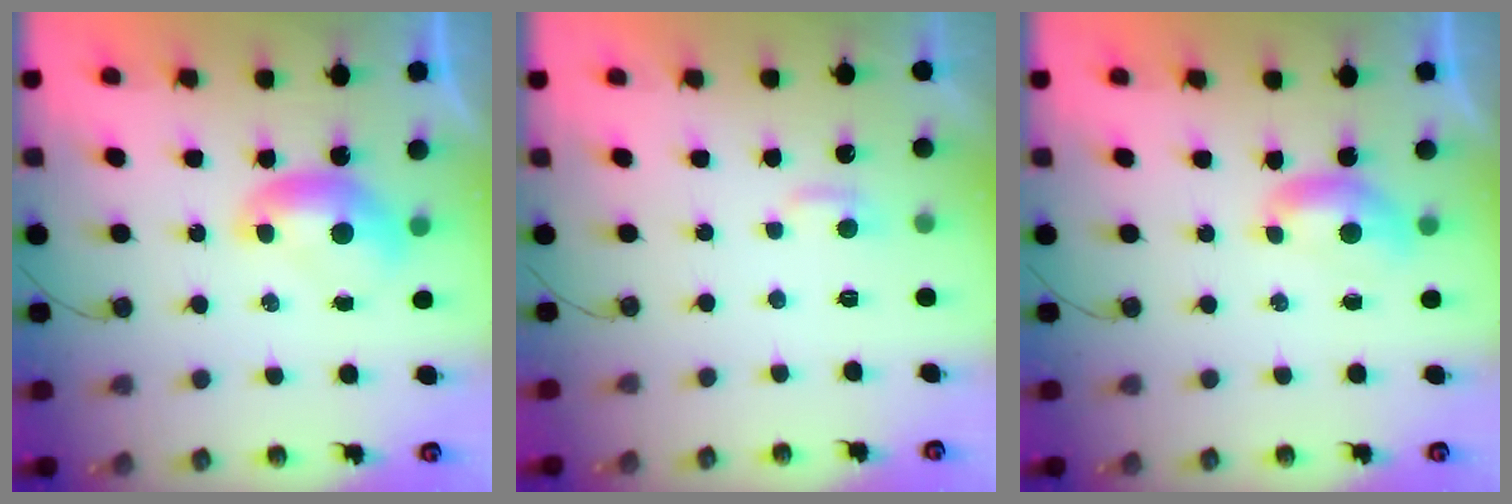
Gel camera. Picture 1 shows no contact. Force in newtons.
{"total": 2.9, "press": 2.8, "slide": 0.4}
{"total": 1.7, "press": 1.6, "slide": 0.4}